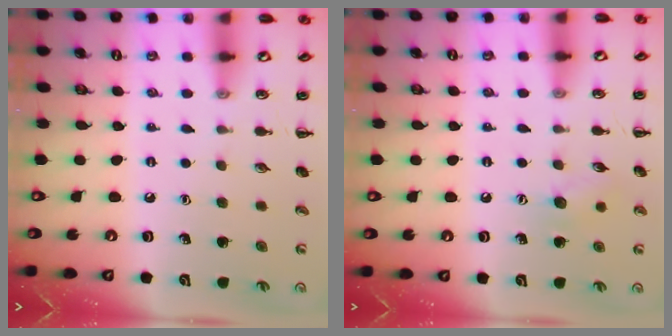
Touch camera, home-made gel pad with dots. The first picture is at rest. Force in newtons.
{"total": 7.2, "press": 7.1, "slide": 1.0}